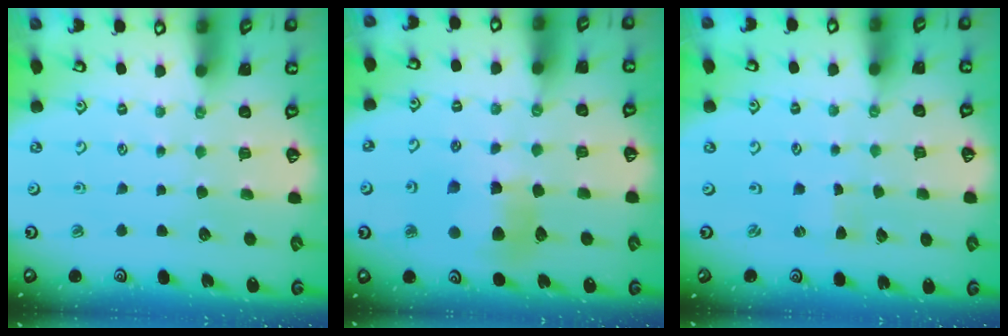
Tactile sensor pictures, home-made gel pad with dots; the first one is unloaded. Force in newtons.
{"total": 9.9, "press": 9.8, "slide": 1.5}
{"total": 0.0}